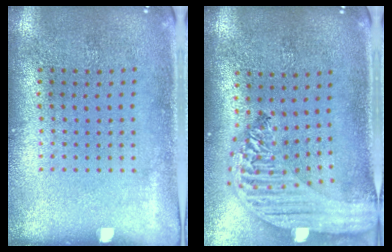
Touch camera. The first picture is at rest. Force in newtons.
{"total": 2.5, "press": 2.2, "slide": 1.4}